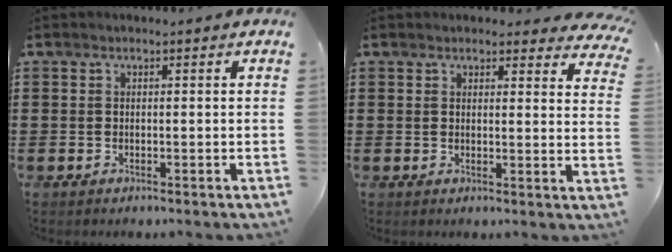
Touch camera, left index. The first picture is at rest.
{"total": 2.9, "force": [2.8, 0.4, 0.7], "torque": [-0.007, -0.012, 0.049]}